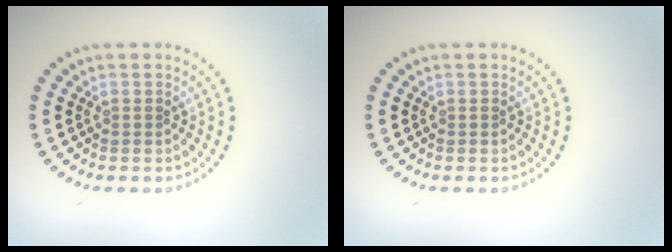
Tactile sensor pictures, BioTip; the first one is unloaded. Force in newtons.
{"total": 0.0}